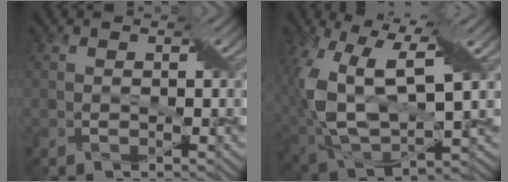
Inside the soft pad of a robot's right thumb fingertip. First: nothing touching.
{"total": 13.7, "force": [2.8, 7.3, 11.3], "torque": [-0.256, -0.012, 0.062]}